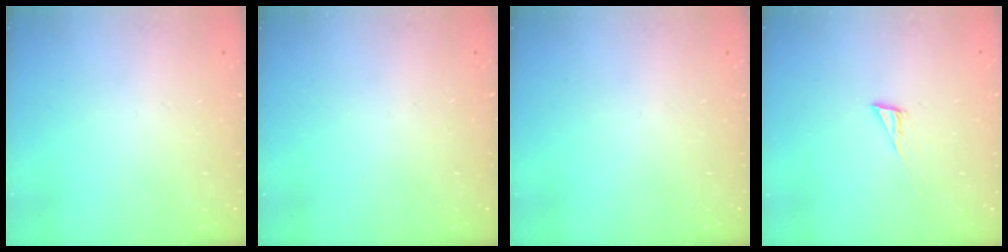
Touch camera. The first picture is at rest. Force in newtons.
{"total": 0.0}
{"total": 0.0}
{"total": 4.8, "press": 4.7, "slide": 0.6}